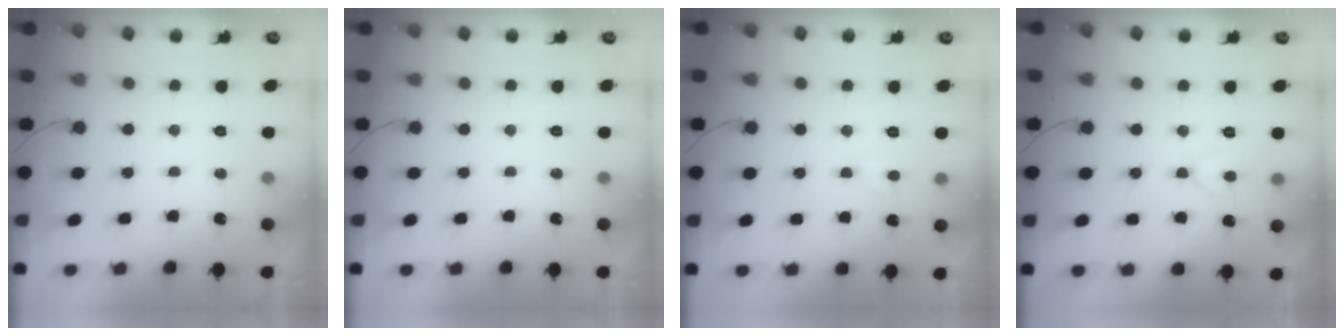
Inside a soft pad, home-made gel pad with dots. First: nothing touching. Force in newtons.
{"total": 0.0}
{"total": 3.5, "press": 3.5, "slide": 0.4}
{"total": 4.7, "press": 4.7, "slide": 0.5}